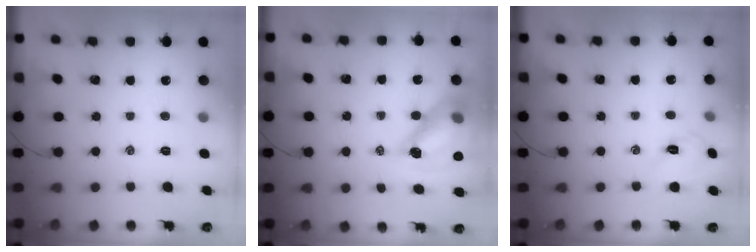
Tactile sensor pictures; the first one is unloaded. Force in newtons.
{"total": 14.2, "press": 13.6, "slide": 3.9}
{"total": 3.5, "press": 3.4, "slide": 0.9}